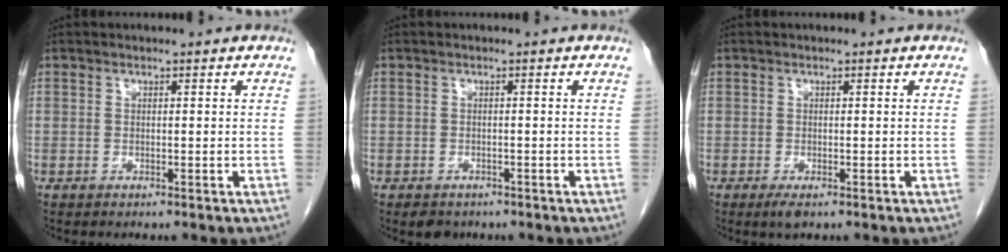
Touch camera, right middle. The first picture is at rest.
{"total": 2.4, "force": [-1.7, 1.5, 0.6], "torque": [-0.011, 0.000, -0.021]}
{"total": 1.6, "force": [-0.9, 0.5, 1.2], "torque": [-0.021, -0.004, -0.012]}